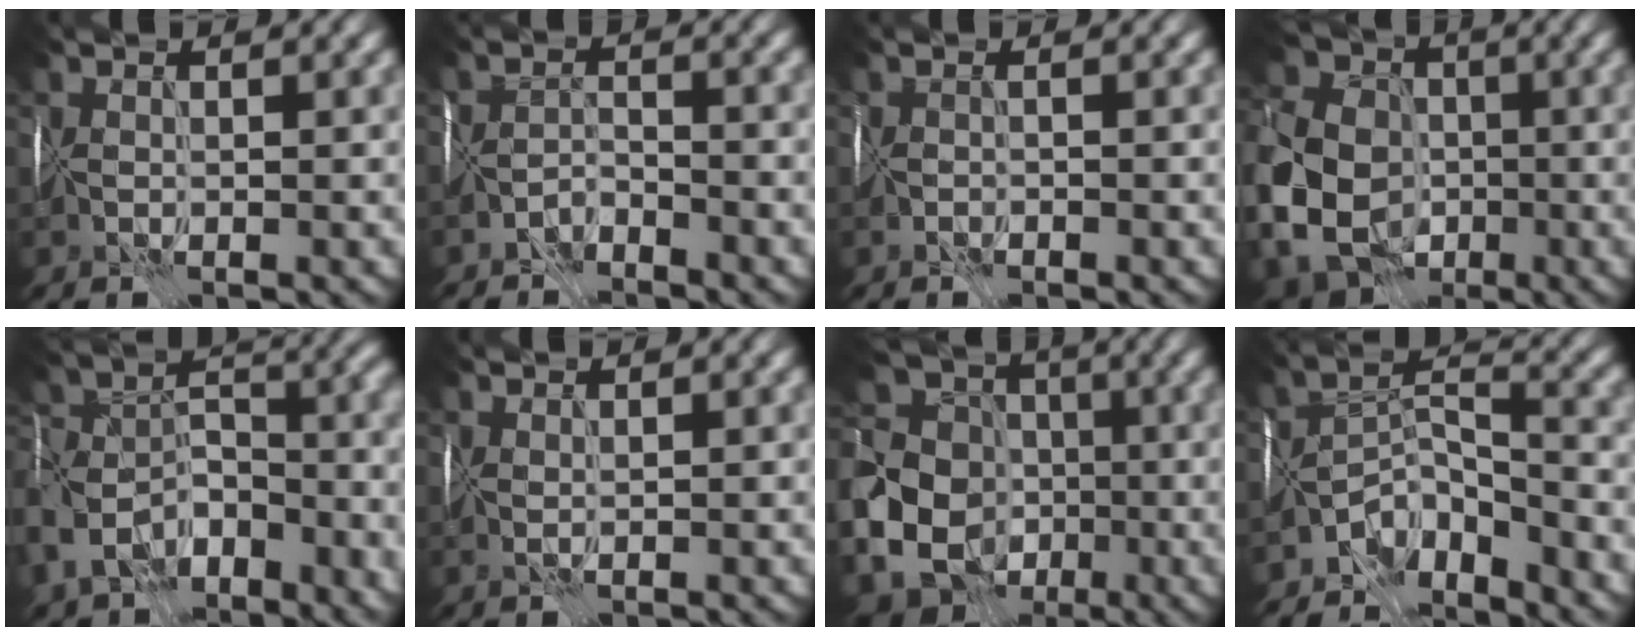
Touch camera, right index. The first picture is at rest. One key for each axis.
{"total": 2.1, "fx": -2.0, "fy": -0.3, "fz": 0.2, "tx": 0.000, "ty": 0.007, "tz": -0.044}
{"total": 1.0, "fx": -0.9, "fy": 0.1, "fz": 0.5, "tx": -0.008, "ty": -0.003, "tz": -0.017}
{"total": 11.5, "fx": -2.8, "fy": 9.1, "fz": 6.4, "tx": -0.169, "ty": -0.007, "tz": -0.070}
{"total": 11.9, "fx": -6.9, "fy": 7.4, "fz": 6.3, "tx": -0.148, "ty": -0.012, "tz": -0.099}
{"total": 0.8, "fx": 0.7, "fy": -0.4, "fz": -0.1, "tx": 0.000, "ty": 0.005, "tz": 0.020}
{"total": 13.2, "fx": -3.1, "fy": 11.5, "fz": 5.8, "tx": -0.147, "ty": -0.010, "tz": -0.071}
{"total": 5.2, "fx": -4.4, "fy": 1.2, "fz": 2.4, "tx": -0.027, "ty": 0.007, "tz": -0.086}